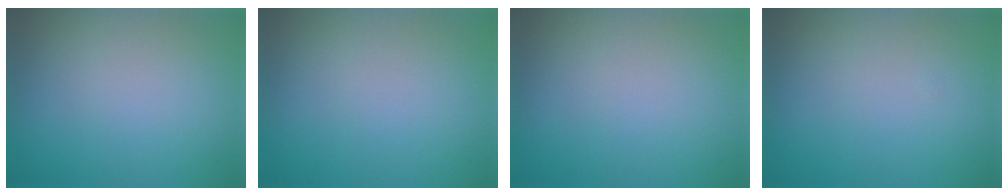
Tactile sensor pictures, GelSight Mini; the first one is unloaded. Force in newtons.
{"total": 0.0}
{"total": 0.0}
{"total": 0.0}